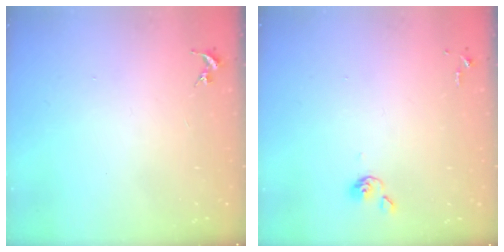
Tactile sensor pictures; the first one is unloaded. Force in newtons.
{"total": 3.8, "press": 3.7, "slide": 0.9}